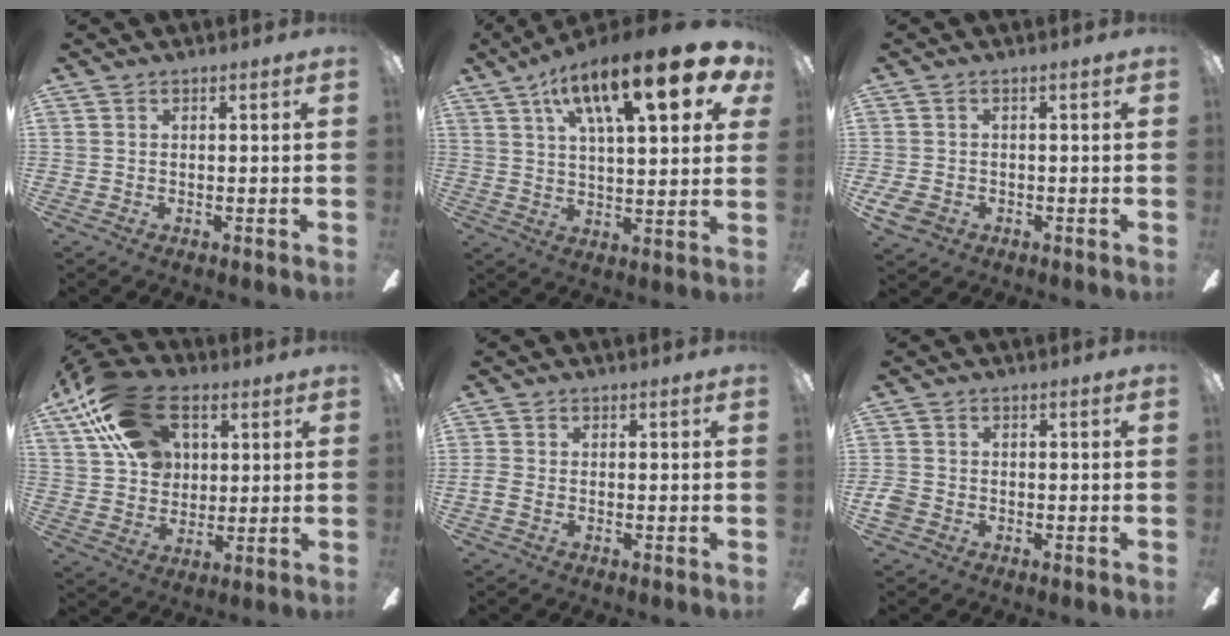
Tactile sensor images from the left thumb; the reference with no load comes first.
{"total": 22.8, "force": [11.2, 7.6, 18.4], "torque": [-0.273, -0.041, 0.167]}
{"total": 3.8, "force": [-1.5, 2.5, 2.4], "torque": [-0.057, 0.005, -0.031]}
{"total": 20.5, "force": [10.1, 13.4, 11.7], "torque": [-0.218, -0.024, 0.191]}
{"total": 1.6, "force": [-0.6, 1.0, 1.1], "torque": [-0.019, 0.005, -0.012]}
{"total": 2.8, "force": [-1.5, 2.1, 1.1], "torque": [-0.023, 0.006, -0.029]}